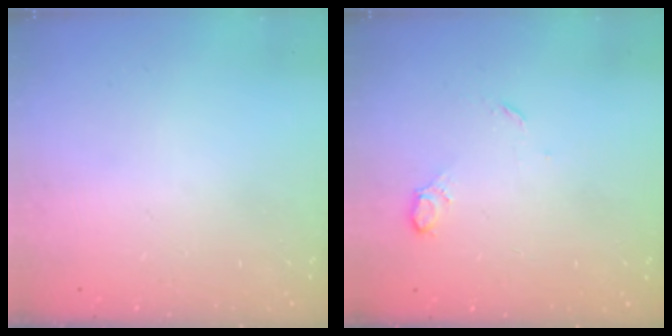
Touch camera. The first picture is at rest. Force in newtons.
{"total": 4.9, "press": 4.9, "slide": 0.5}